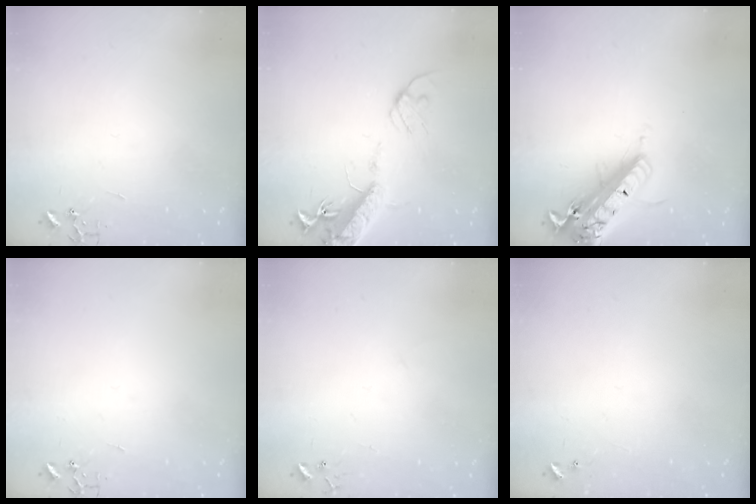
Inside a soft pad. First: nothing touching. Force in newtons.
{"total": 16.1, "press": 15.7, "slide": 3.6}
{"total": 21.3, "press": 20.9, "slide": 4.2}
{"total": 0.0}
{"total": 4.6, "press": 4.5, "slide": 0.6}
{"total": 4.1, "press": 4.1, "slide": 0.5}